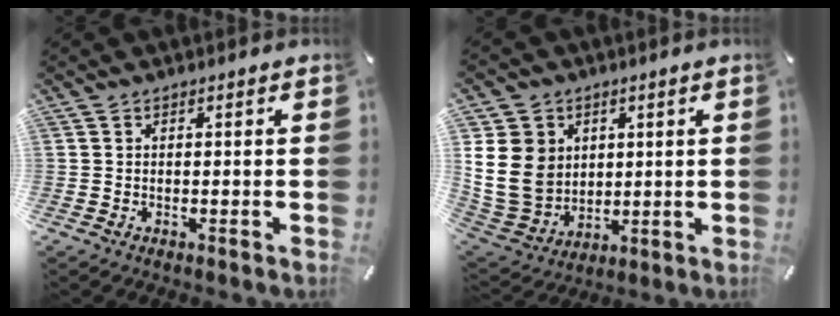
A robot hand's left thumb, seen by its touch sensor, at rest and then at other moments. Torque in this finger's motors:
{"motor_torque": [0.50, 0.56, 0.85, -0.69, 0.36]}